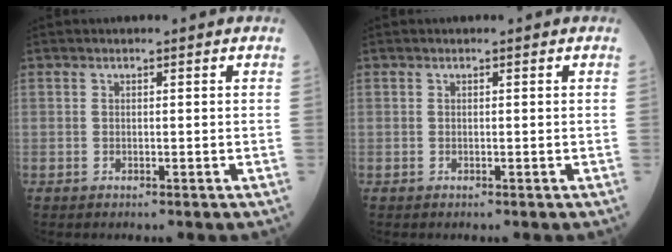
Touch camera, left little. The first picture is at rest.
{"total": 0.0}